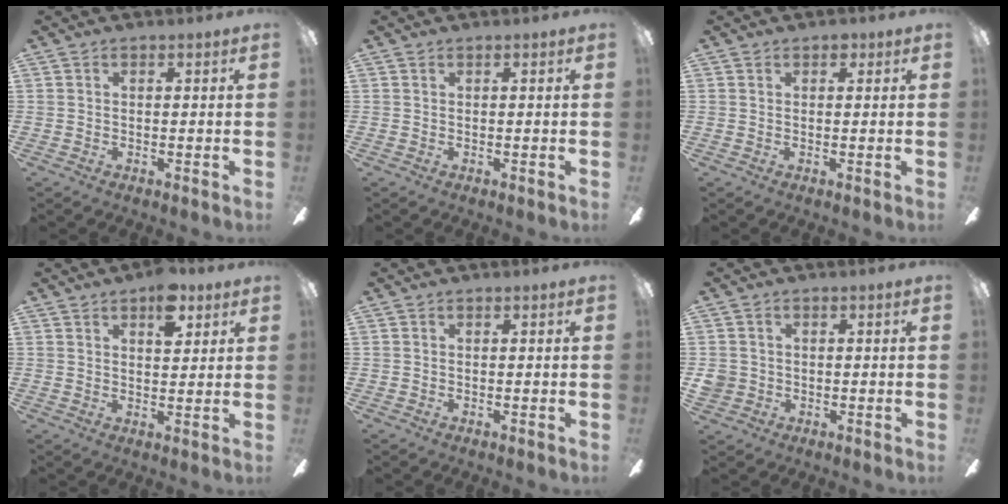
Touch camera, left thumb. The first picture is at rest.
{"total": 0.0}
{"total": 1.4, "force": [0.7, 1.0, 0.6], "torque": [0.003, -0.002, 0.008]}
{"total": 8.1, "force": [4.8, 4.2, 5.1], "torque": [-0.053, -0.020, 0.077]}
{"total": 0.0}
{"total": 3.3, "force": [-0.5, 3.1, 0.8], "torque": [-0.016, 0.008, -0.009]}